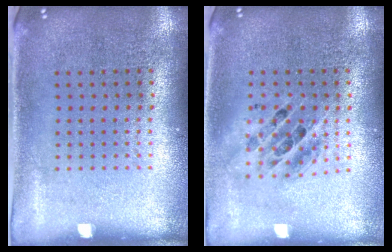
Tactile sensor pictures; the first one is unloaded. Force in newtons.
{"total": 1.3, "press": 1.1, "slide": 0.7}